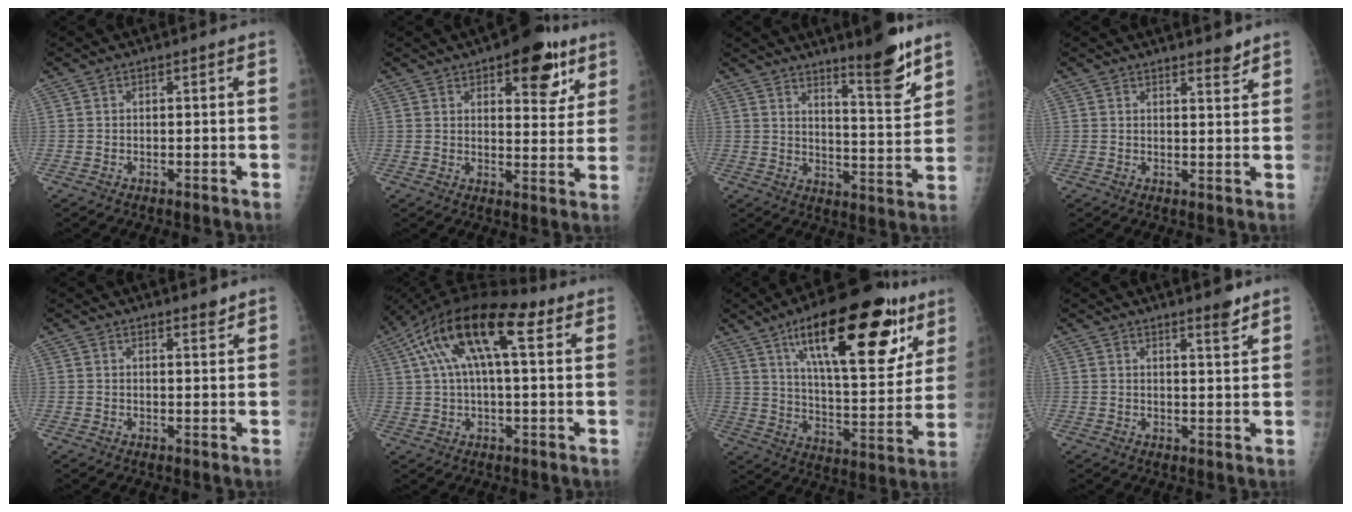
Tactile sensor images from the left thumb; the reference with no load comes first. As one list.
[{"total": 12.4, "force": [6.7, 5.6, 8.7], "torque": [-0.071, -0.027, 0.087]}, {"total": 10.6, "force": [7.7, 1.4, 7.1], "torque": [-0.089, -0.068, 0.121]}, {"total": 2.8, "force": [2.4, 0.6, 1.3], "torque": [-0.011, -0.020, 0.034]}, {"total": 2.0, "force": [1.7, 0.4, 1.0], "torque": [-0.009, -0.012, 0.024]}, {"total": 16.1, "force": [6.0, 6.0, 13.6], "torque": [-0.247, 0.034, 0.098]}, {"total": 27.1, "force": [14.2, 9.8, 21.0], "torque": [-0.272, -0.038, 0.220]}, {"total": 3.7, "force": [2.9, 0.5, 2.3], "torque": [-0.027, -0.023, 0.041]}]